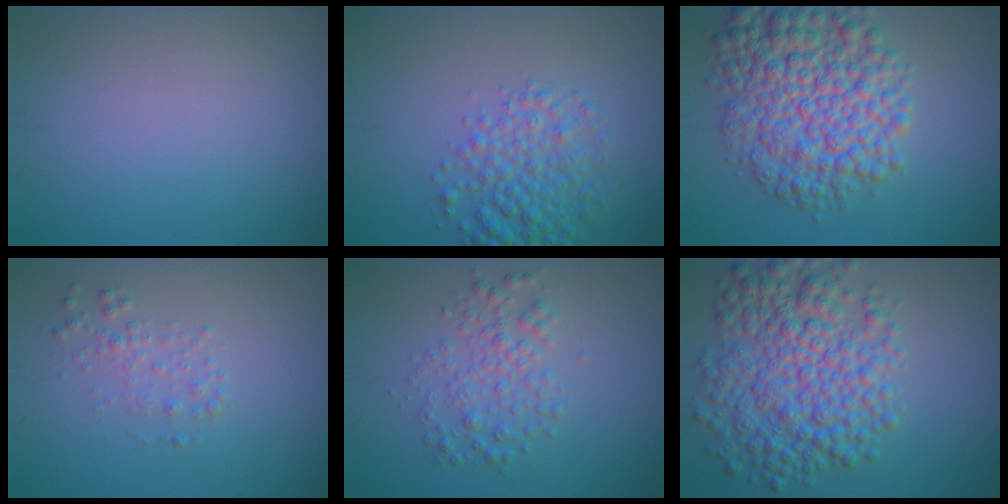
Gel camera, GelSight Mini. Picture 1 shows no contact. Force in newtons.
{"total": 4.5, "press": 4.5, "slide": 0.2}
{"total": 9.9, "press": 9.9, "slide": 0.2}
{"total": 1.6, "press": 1.6, "slide": 0.0}
{"total": 3.0, "press": 3.0, "slide": 0.1}
{"total": 9.0, "press": 9.0, "slide": 0.2}